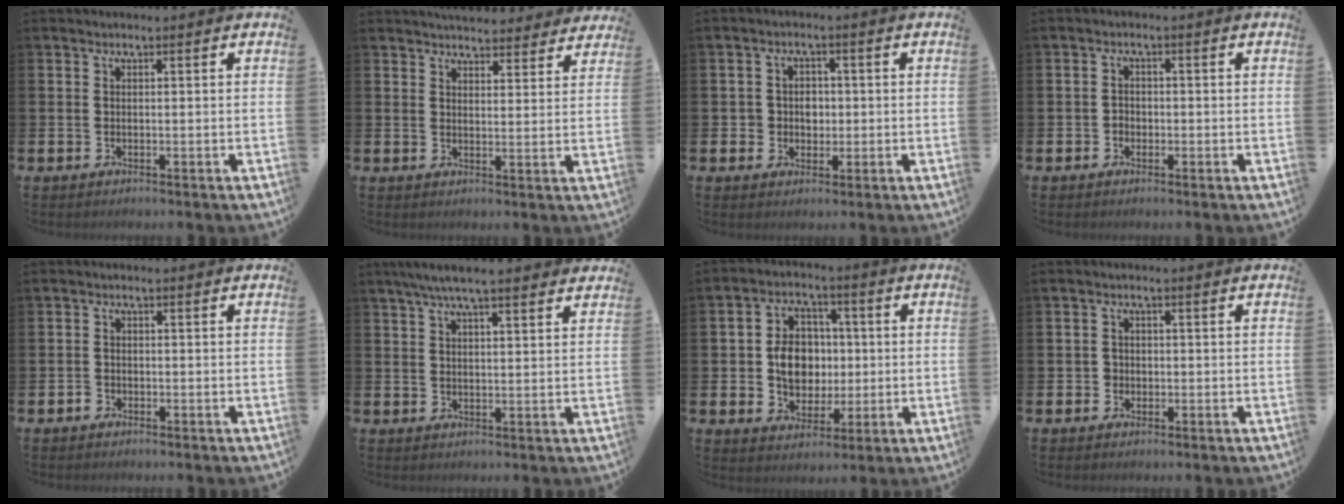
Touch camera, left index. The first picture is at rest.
{"total": 5.3, "force": [5.1, 1.2, 0.4], "torque": [-0.007, -0.030, 0.092]}
{"total": 2.9, "force": [0.1, 2.8, 0.7], "torque": [-0.017, 0.008, -0.005]}
{"total": 1.4, "force": [-0.5, 1.3, 0.3], "torque": [-0.009, 0.004, -0.013]}
{"total": 1.1, "force": [-0.8, 0.7, 0.1], "torque": [-0.003, 0.002, -0.019]}
{"total": 5.7, "force": [4.9, 0.6, 2.7], "torque": [-0.057, -0.010, 0.088]}
{"total": 7.3, "force": [0.2, 6.0, 4.1], "torque": [-0.088, 0.021, 0.001]}
{"total": 1.6, "force": [-0.2, 1.5, 0.3], "torque": [-0.001, 0.004, -0.010]}